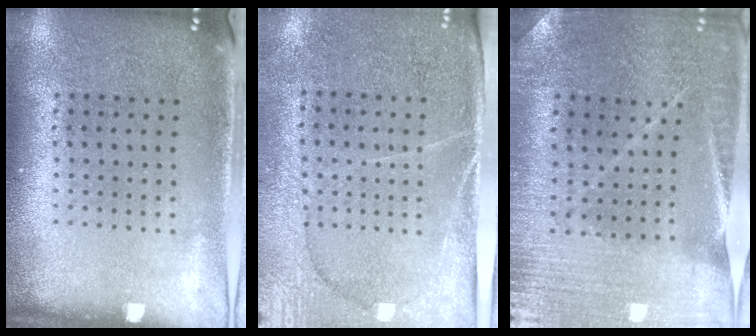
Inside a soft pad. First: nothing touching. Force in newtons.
{"total": 3.0, "press": 2.8, "slide": 1.3}
{"total": 1.4, "press": 1.4, "slide": 0.2}